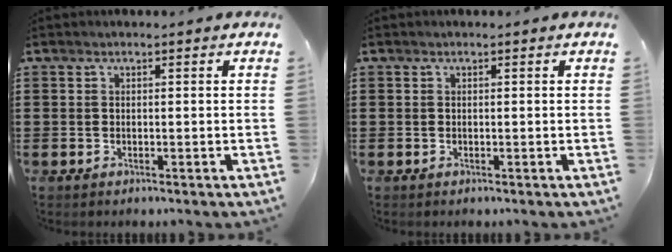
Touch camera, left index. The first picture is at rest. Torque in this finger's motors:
{"motor_torque": [0.00, 0.00, 0.00, 0.01]}